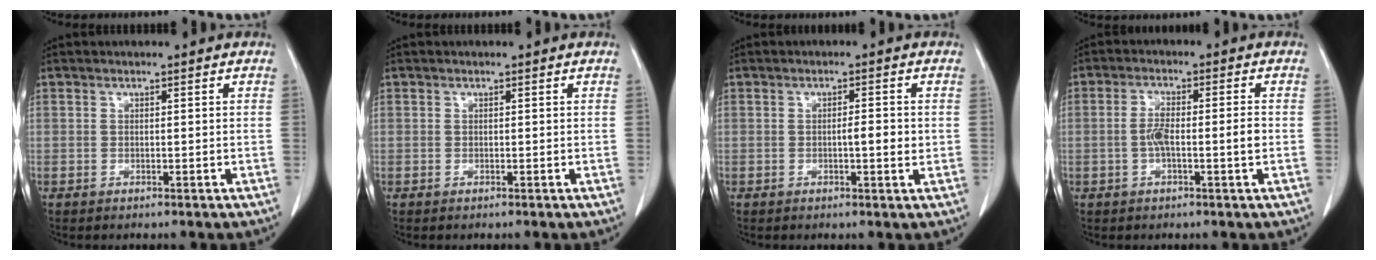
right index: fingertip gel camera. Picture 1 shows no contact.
{"total": 0.0}
{"total": 2.6, "force": [-0.2, 0.5, 2.6], "torque": [-0.043, 0.000, -0.003]}
{"total": 5.1, "force": [-0.9, 0.7, 4.9], "torque": [-0.096, 0.008, -0.015]}